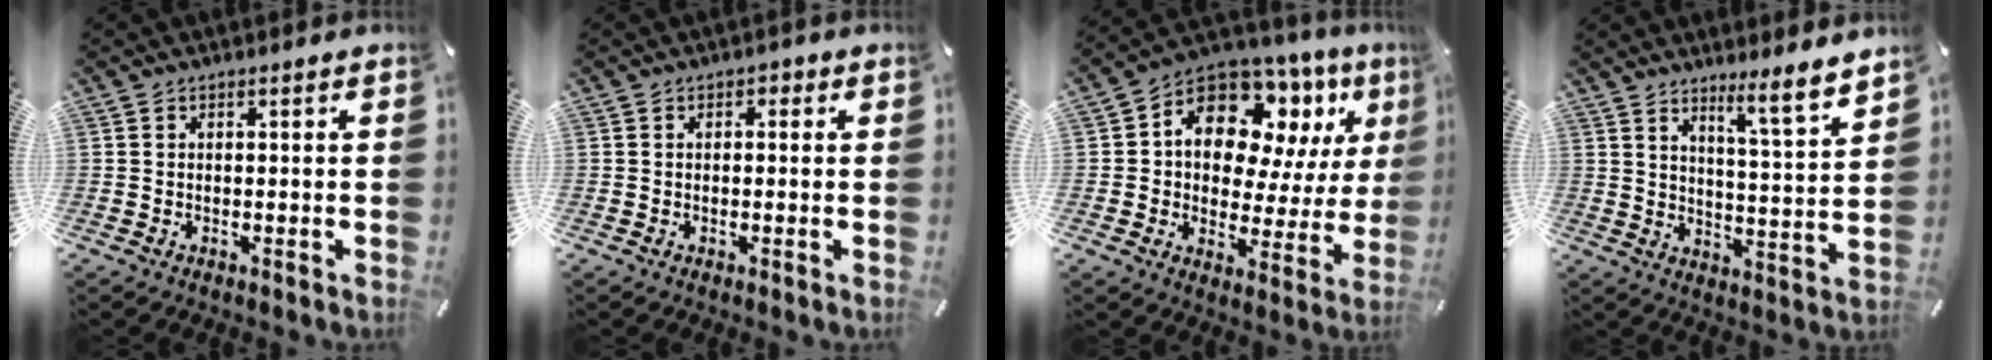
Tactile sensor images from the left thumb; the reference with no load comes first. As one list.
[{"total": 1.0, "force": [-0.1, 1.0, 0.3], "torque": [-0.007, 0.006, -0.005]}, {"total": 13.9, "force": [7.2, 9.6, 7.1], "torque": [-0.120, -0.050, 0.131]}, {"total": 8.3, "force": [7.0, 0.3, 4.3], "torque": [-0.065, -0.057, 0.117]}]